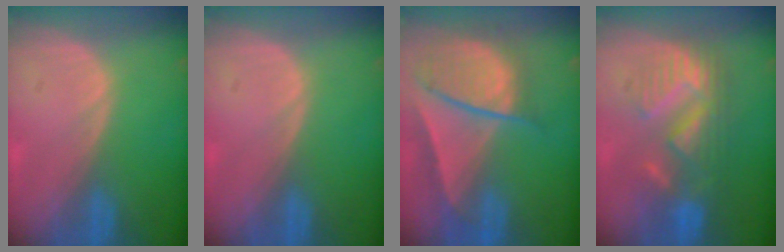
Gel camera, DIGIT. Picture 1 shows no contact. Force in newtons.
{"total": 0.0}
{"total": 9.4, "press": 8.1, "slide": 4.7}
{"total": 8.8, "press": 8.7, "slide": 1.5}